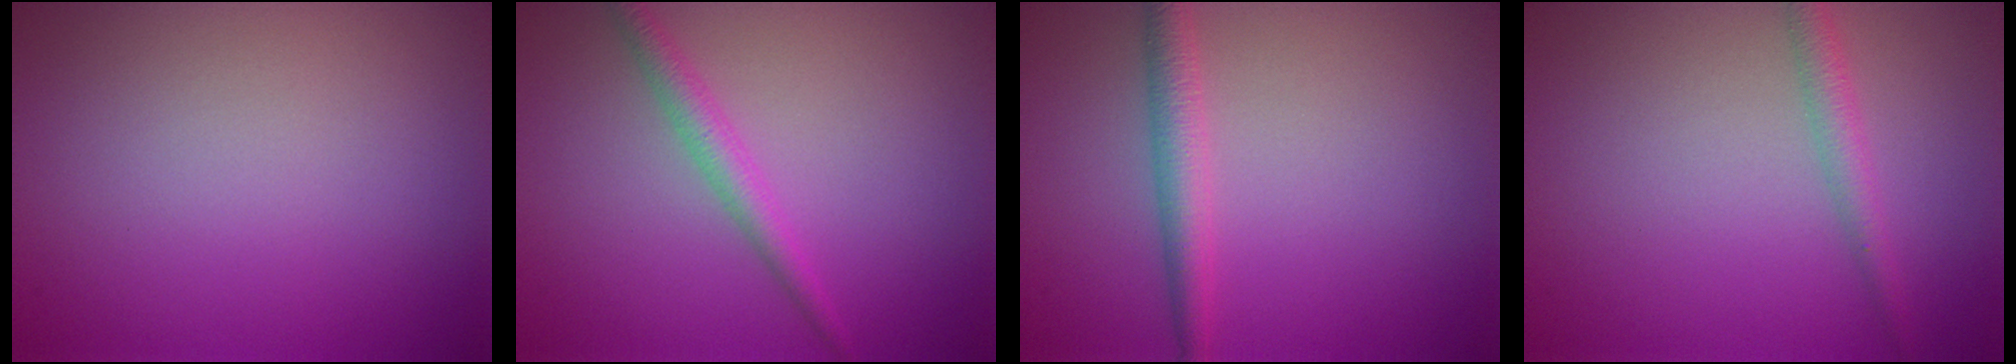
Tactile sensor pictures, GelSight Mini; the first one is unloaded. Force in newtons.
{"total": 2.1, "press": 2.1, "slide": 0.1}
{"total": 2.5, "press": 2.5, "slide": 0.1}
{"total": 1.9, "press": 1.9, "slide": 0.0}